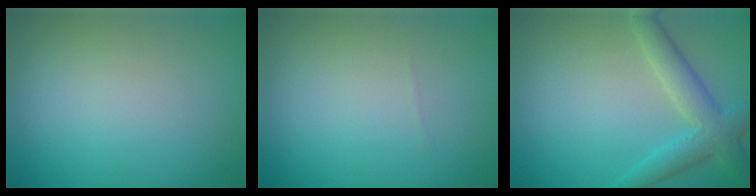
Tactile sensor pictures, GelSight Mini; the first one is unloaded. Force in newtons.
{"total": 0.0}
{"total": 3.9, "press": 3.9, "slide": 0.4}